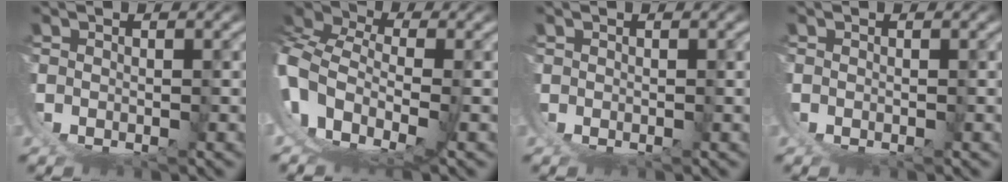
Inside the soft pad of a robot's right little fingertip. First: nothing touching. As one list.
[{"total": 10.8, "force": [-0.4, 8.0, 7.2], "torque": [-0.176, -0.037, -0.007]}, {"total": 0.0}, {"total": 0.6, "force": [-0.1, -0.6, 0.1], "torque": [0.000, -0.002, -0.001]}]